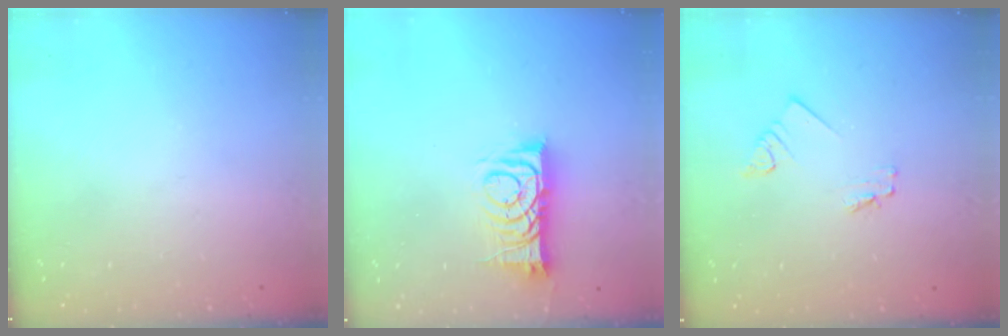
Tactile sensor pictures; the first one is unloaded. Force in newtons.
{"total": 9.2, "press": 9.2, "slide": 0.1}
{"total": 1.8, "press": 1.7, "slide": 0.2}